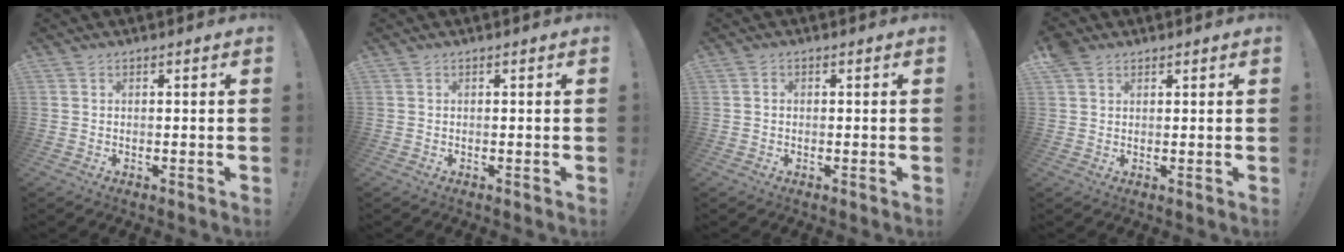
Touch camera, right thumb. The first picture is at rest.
{"total": 0.0}
{"total": 0.8, "force": [-0.3, 0.7, 0.2], "torque": [-0.007, 0.005, -0.005]}
{"total": 3.5, "force": [2.2, 2.4, 1.3], "torque": [-0.027, -0.006, 0.043]}